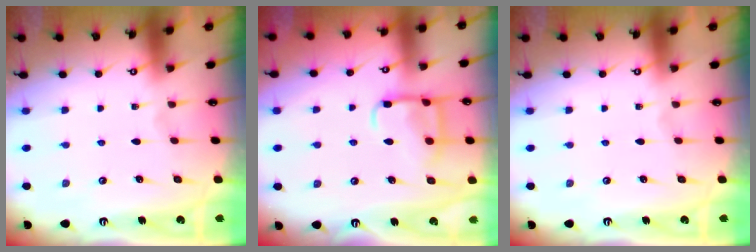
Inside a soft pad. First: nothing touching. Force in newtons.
{"total": 11.2, "press": 11.1, "slide": 1.2}
{"total": 0.0}